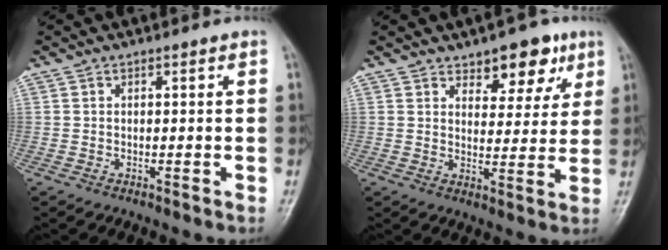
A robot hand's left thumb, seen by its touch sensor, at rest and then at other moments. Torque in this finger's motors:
{"motor_torque": [0.07, 0.15, -0.08, -0.17, 0.10]}